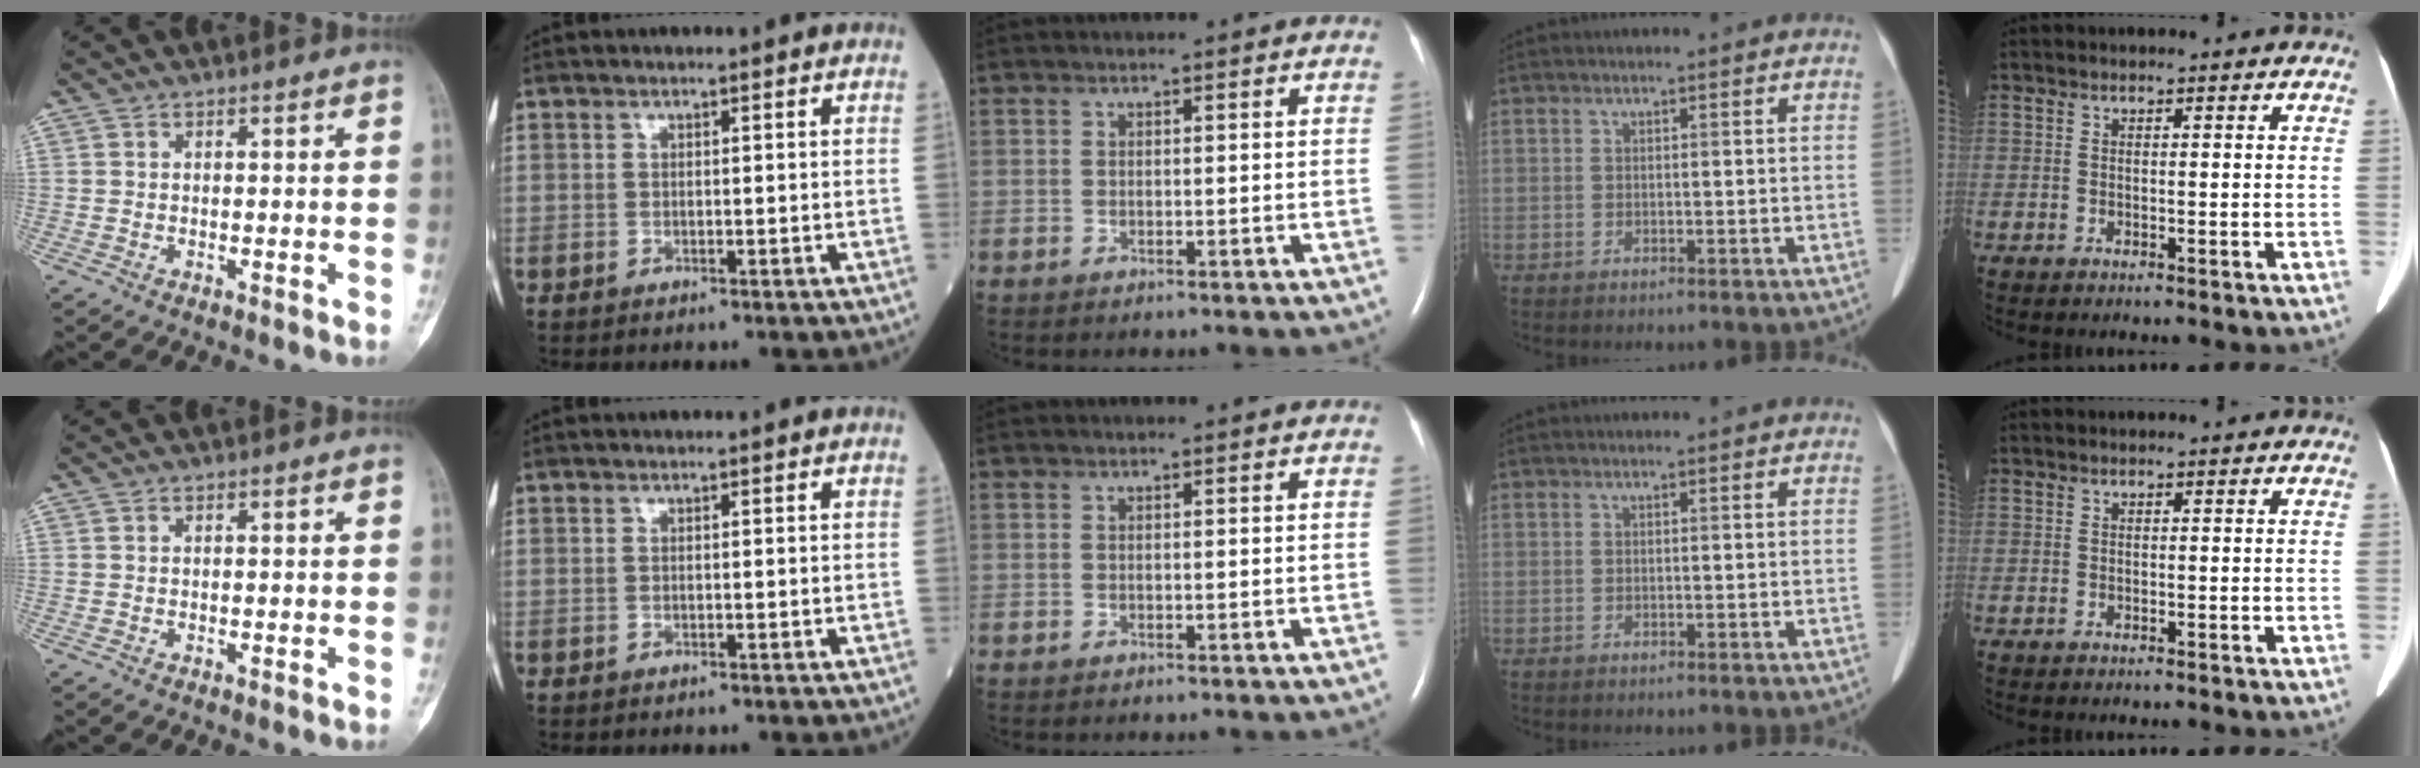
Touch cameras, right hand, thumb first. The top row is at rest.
{}